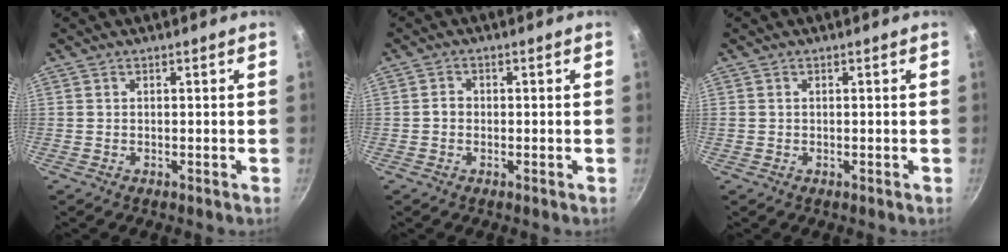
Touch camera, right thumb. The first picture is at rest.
{"total": 1.7, "force": [-0.3, 1.4, 0.9], "torque": [-0.010, 0.010, -0.007]}
{"total": 0.0}